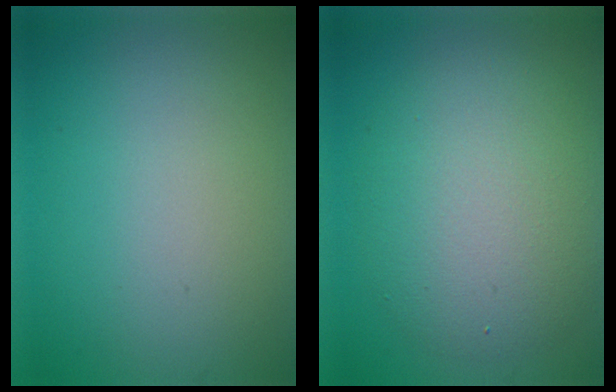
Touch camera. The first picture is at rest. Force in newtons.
{"total": 6.8, "press": 6.8, "slide": 0.5}